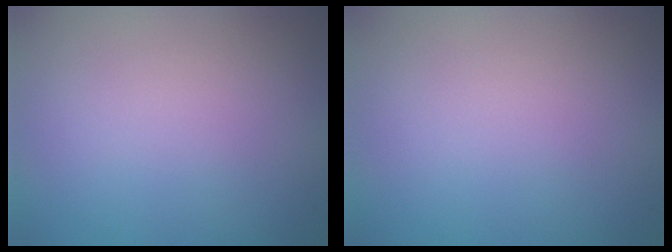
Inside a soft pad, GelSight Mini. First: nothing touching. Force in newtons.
{"total": 0.0}